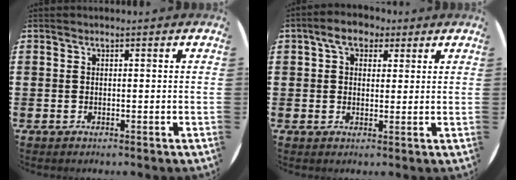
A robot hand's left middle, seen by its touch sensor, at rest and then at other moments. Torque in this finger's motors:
{"motor_torque": [0.27, 0.07, 0.43, 0.09]}